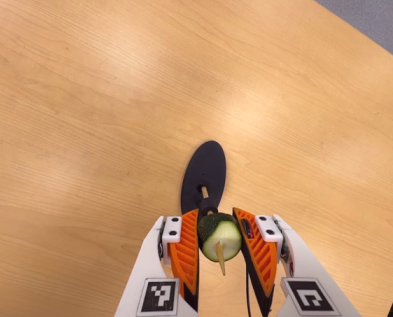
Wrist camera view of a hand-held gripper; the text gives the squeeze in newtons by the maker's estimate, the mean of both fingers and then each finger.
{"total": 8.8, "left": 8.0, "right": 9.5}